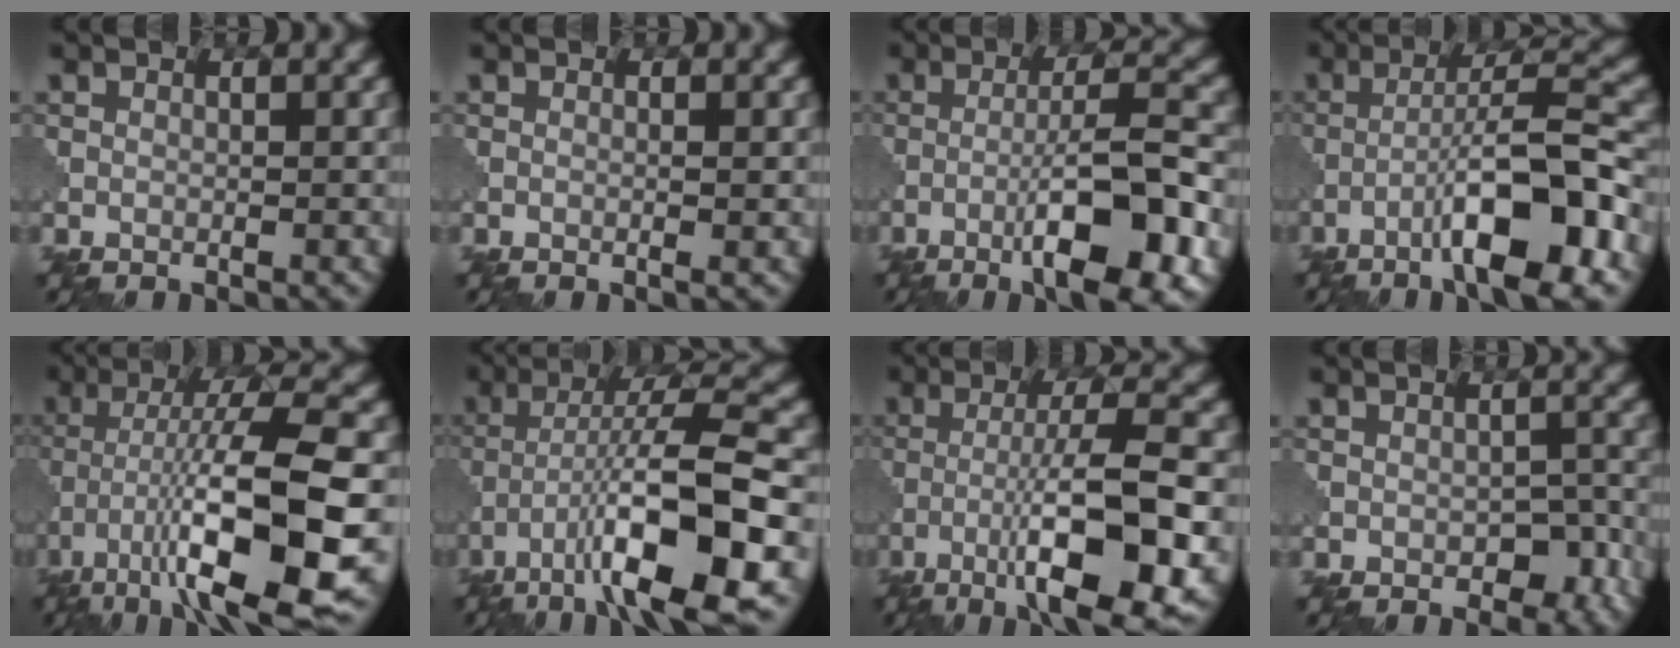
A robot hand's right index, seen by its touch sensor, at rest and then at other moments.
{"total": 0.9, "force": [-0.1, 0.1, 0.9], "torque": [-0.015, -0.001, -0.003]}
{"total": 9.4, "force": [-3.9, 1.7, 8.4], "torque": [-0.131, 0.013, -0.068]}
{"total": 9.6, "force": [-4.4, 1.4, 8.5], "torque": [-0.128, 0.024, -0.076]}
{"total": 14.1, "force": [-5.0, 3.6, 12.7], "torque": [-0.215, 0.004, -0.079]}
{"total": 12.3, "force": [-5.5, 2.7, 10.7], "torque": [-0.181, 0.012, -0.092]}
{"total": 11.2, "force": [-4.3, 2.5, 10.1], "torque": [-0.163, 0.006, -0.075]}
{"total": 2.9, "force": [-1.1, 1.8, 2.0], "torque": [-0.028, -0.005, -0.012]}